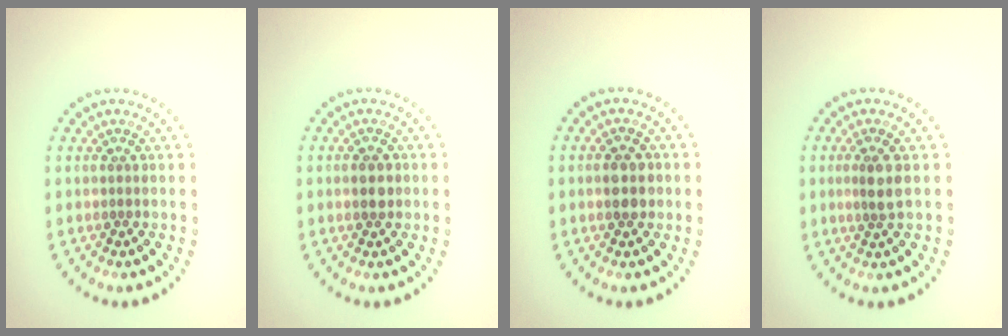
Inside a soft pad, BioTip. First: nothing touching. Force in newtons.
{"total": 2.0, "press": 1.9, "slide": 0.1}
{"total": 2.3, "press": 2.3, "slide": 0.1}
{"total": 2.1, "press": 1.7, "slide": 1.1}